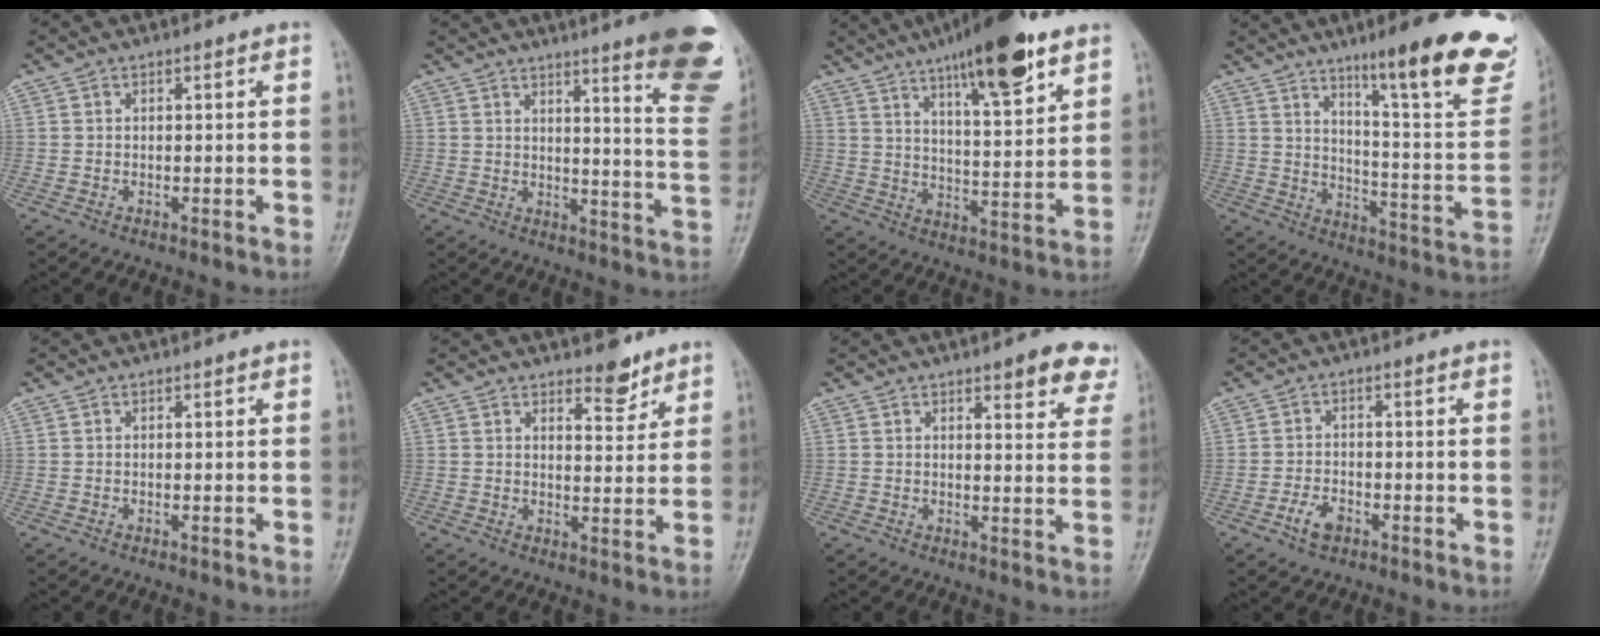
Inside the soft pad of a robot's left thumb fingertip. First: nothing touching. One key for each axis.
{"total": 19.1, "fx": 12.3, "fy": 2.6, "fz": 14.4, "tx": -0.150, "ty": -0.079, "tz": 0.143}
{"total": 17.9, "fx": 11.3, "fy": 4.4, "fz": 13.1, "tx": -0.178, "ty": -0.050, "tz": 0.179}
{"total": 23.6, "fx": 15.2, "fy": 3.8, "fz": 17.7, "tx": -0.210, "ty": -0.077, "tz": 0.218}
{"total": 0.0}
{"total": 4.8, "fx": 3.8, "fy": 1.9, "fz": 2.2, "tx": -0.009, "ty": -0.029, "tz": 0.057}
{"total": 8.1, "fx": 5.4, "fy": 2.6, "fz": 5.4, "tx": -0.036, "ty": -0.024, "tz": 0.056}
{"total": 3.7, "fx": -2.0, "fy": 2.1, "fz": 2.3, "tx": -0.040, "ty": 0.012, "tz": -0.036}